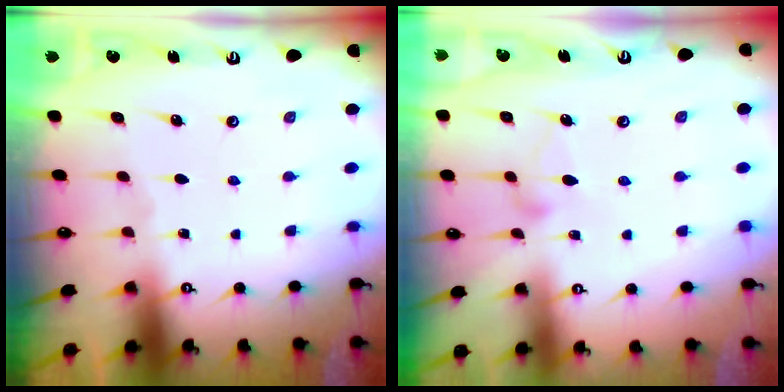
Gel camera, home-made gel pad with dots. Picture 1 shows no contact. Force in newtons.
{"total": 7.7, "press": 7.7, "slide": 0.4}